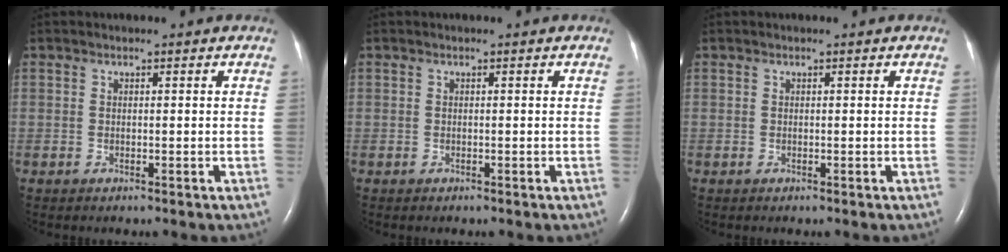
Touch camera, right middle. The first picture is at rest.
{"total": 0.0}
{"total": 0.0}